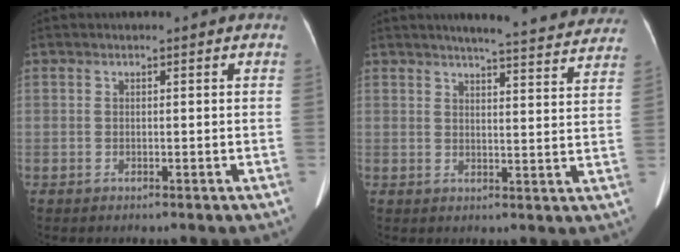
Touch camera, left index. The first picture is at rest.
{"total": 17.2, "force": [16.0, 1.5, 6.1], "torque": [-0.070, -0.030, 0.178]}